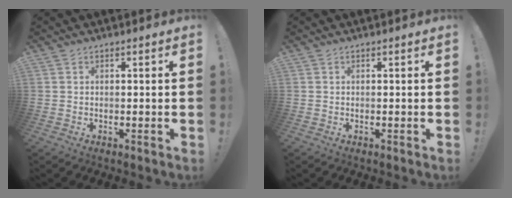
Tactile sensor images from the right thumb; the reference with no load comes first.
{"total": 0.0}